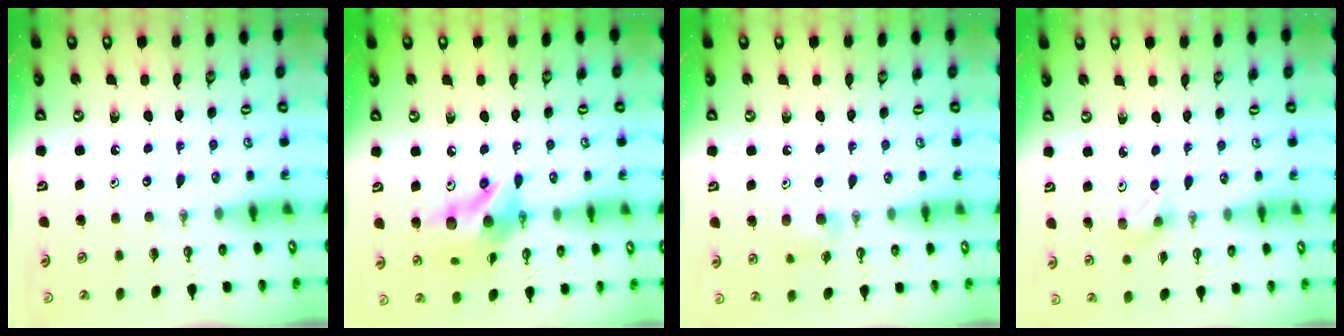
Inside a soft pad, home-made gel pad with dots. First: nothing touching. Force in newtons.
{"total": 14.3, "press": 14.3, "slide": 1.0}
{"total": 7.2, "press": 7.0, "slide": 1.9}
{"total": 3.5, "press": 3.5, "slide": 0.8}